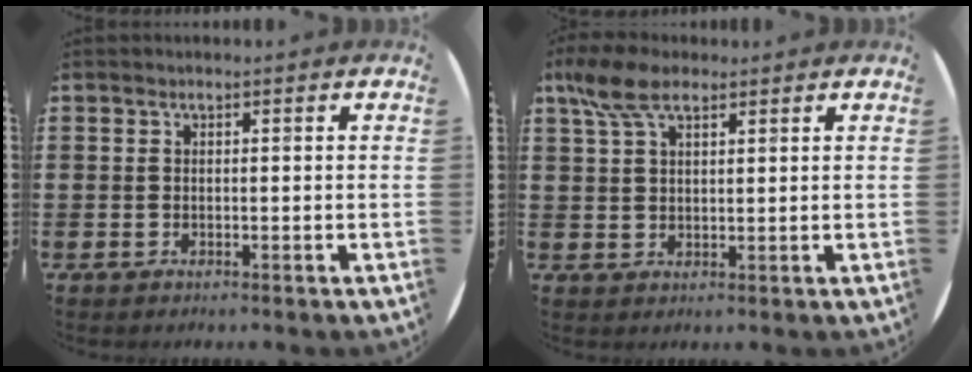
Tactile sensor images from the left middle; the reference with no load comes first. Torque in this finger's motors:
{"motor_torque": [1.21, -0.93, 0.14, 0.09]}